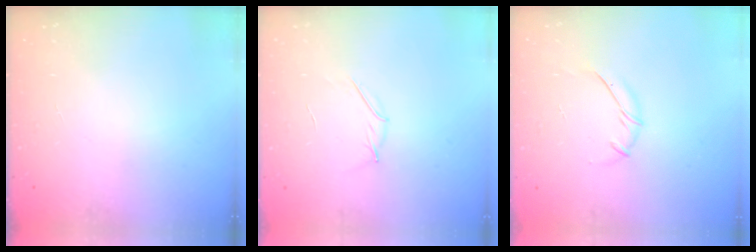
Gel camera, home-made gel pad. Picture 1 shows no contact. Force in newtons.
{"total": 2.9, "press": 2.8, "slide": 0.9}
{"total": 5.5, "press": 5.4, "slide": 1.2}